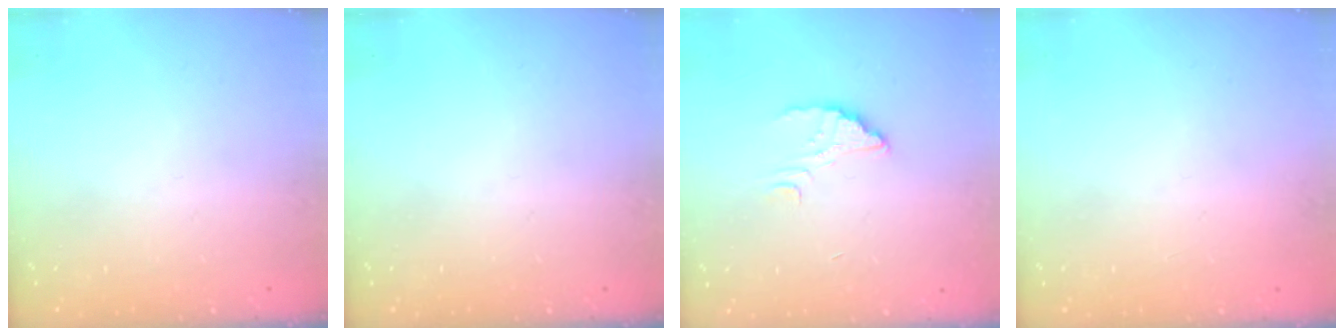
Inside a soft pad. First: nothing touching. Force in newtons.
{"total": 0.0}
{"total": 2.4, "press": 2.4, "slide": 0.1}
{"total": 2.2, "press": 2.2, "slide": 0.1}